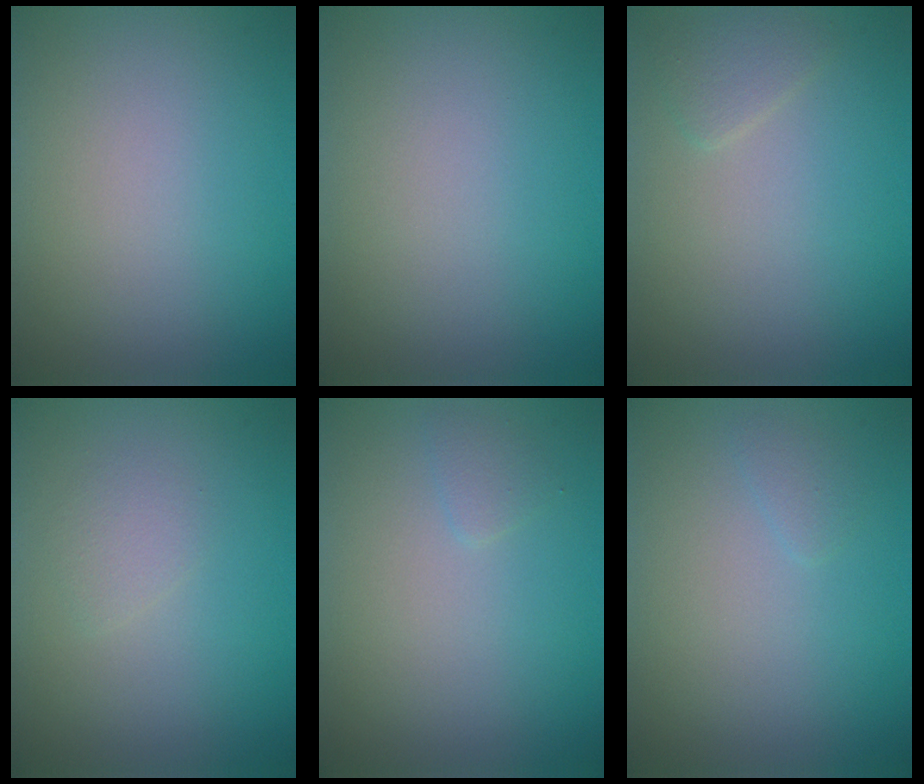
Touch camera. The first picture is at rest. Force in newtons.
{"total": 0.0}
{"total": 1.3, "press": 1.3, "slide": 0.0}
{"total": 1.1, "press": 1.1, "slide": 0.0}
{"total": 0.7, "press": 0.7, "slide": 0.0}
{"total": 0.7, "press": 0.7, "slide": 0.1}